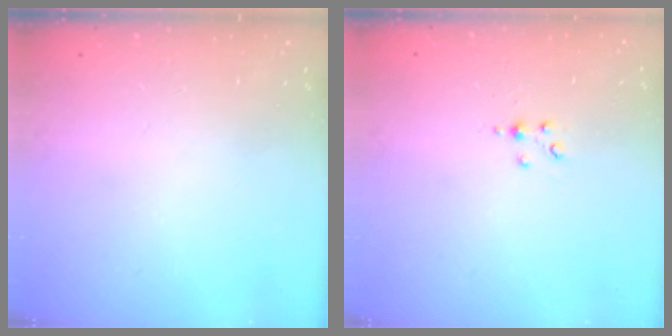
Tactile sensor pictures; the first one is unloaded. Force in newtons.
{"total": 2.9, "press": 2.9, "slide": 0.4}